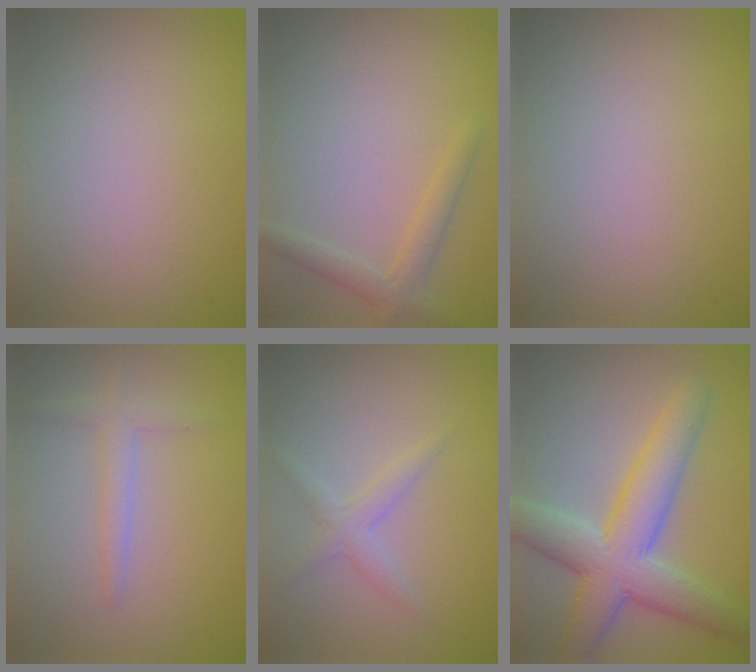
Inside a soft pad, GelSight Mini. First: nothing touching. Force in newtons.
{"total": 2.1, "press": 2.1, "slide": 0.1}
{"total": 0.0}
{"total": 1.7, "press": 1.7, "slide": 0.1}
{"total": 1.7, "press": 1.7, "slide": 0.1}
{"total": 7.4, "press": 7.4, "slide": 0.2}